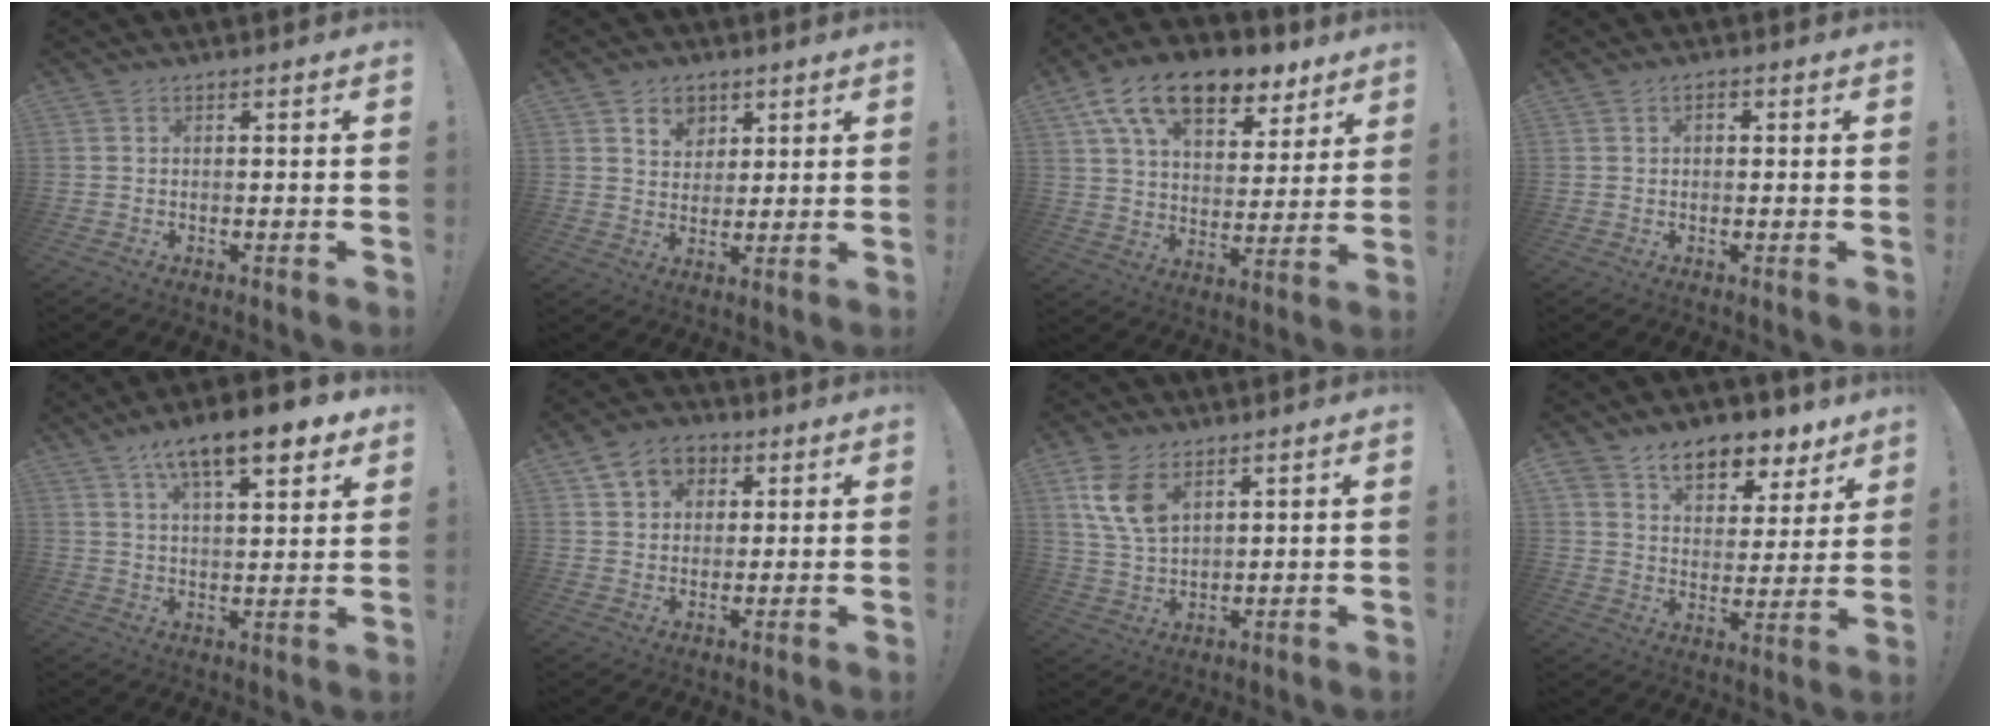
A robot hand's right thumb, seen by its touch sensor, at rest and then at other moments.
{"total": 6.5, "force": [3.5, 5.3, 1.4], "torque": [-0.010, -0.022, 0.065]}
{"total": 17.1, "force": [10.7, 9.2, 9.7], "torque": [-0.159, -0.062, 0.190]}
{"total": 1.3, "force": [0.2, 1.1, 0.7], "torque": [-0.013, 0.005, 0.002]}
{"total": 13.4, "force": [8.3, 4.1, 9.6], "torque": [-0.149, -0.042, 0.137]}
{"total": 9.1, "force": [4.2, 7.2, 3.7], "torque": [-0.052, -0.010, 0.082]}
{"total": 10.2, "force": [5.3, 5.9, 6.3], "torque": [-0.122, -0.014, 0.104]}
{"total": 10.6, "force": [7.8, 5.9, 4.3], "torque": [-0.055, -0.057, 0.139]}